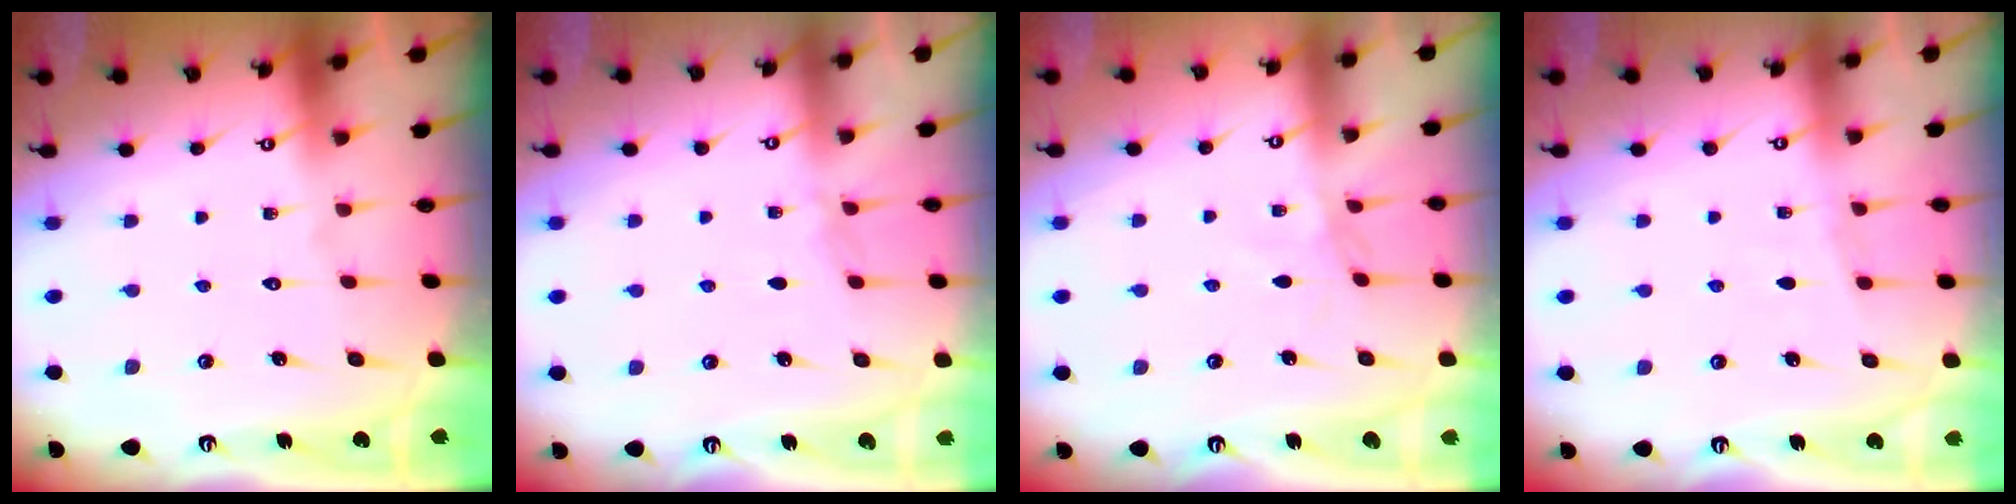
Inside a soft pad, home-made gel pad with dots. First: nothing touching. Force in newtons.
{"total": 3.5, "press": 3.4, "slide": 0.5}
{"total": 1.4, "press": 1.3, "slide": 0.3}
{"total": 2.5, "press": 2.4, "slide": 0.4}